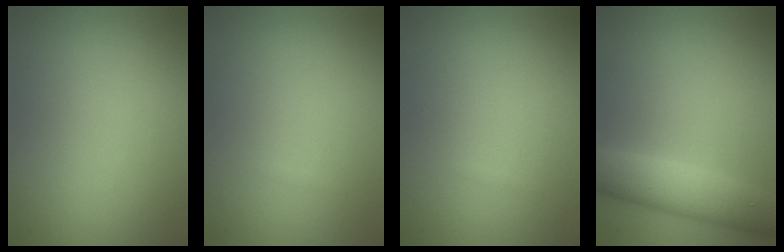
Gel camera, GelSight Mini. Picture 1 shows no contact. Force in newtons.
{"total": 0.0}
{"total": 0.0}
{"total": 5.0, "press": 5.0, "slide": 0.3}